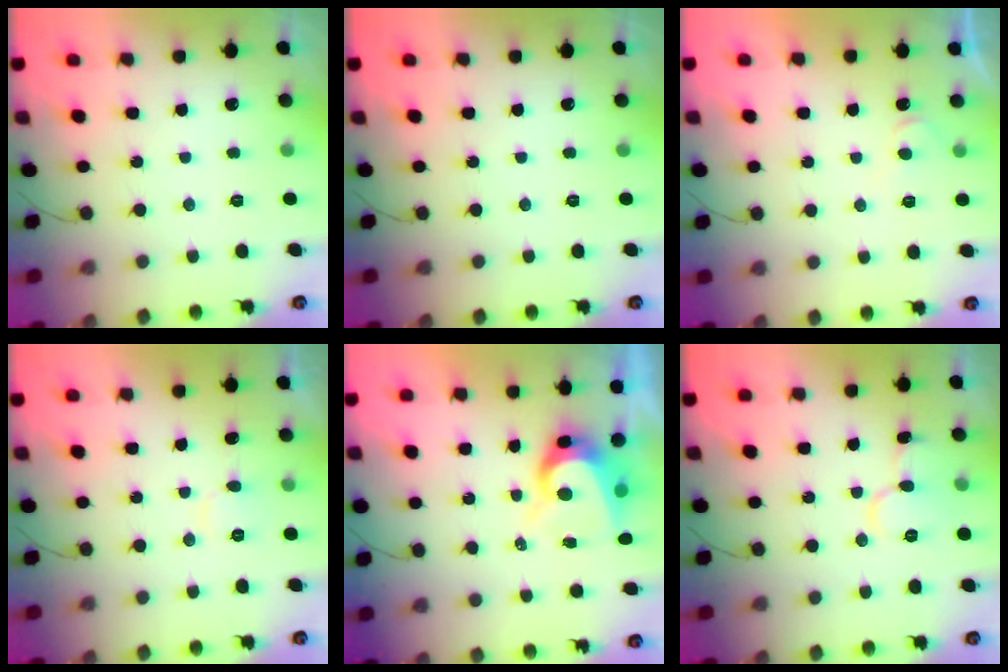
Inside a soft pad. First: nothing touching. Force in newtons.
{"total": 0.0}
{"total": 4.4, "press": 4.4, "slide": 0.4}
{"total": 5.7, "press": 5.7, "slide": 0.5}
{"total": 7.8, "press": 7.8, "slide": 0.5}
{"total": 9.0, "press": 8.9, "slide": 1.0}